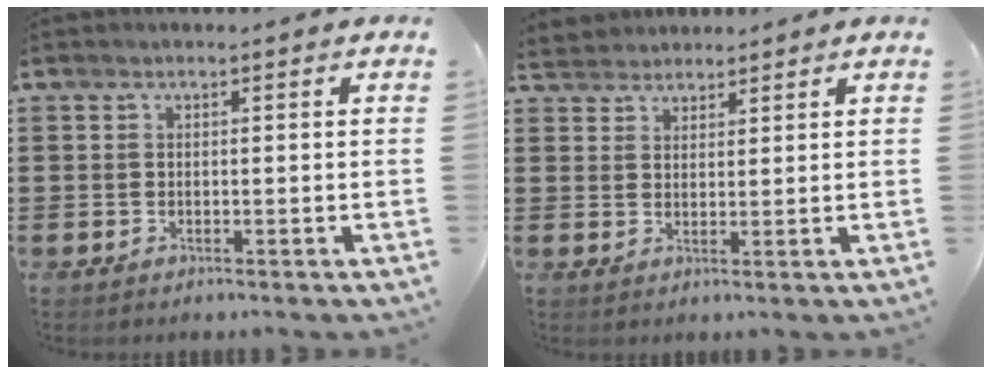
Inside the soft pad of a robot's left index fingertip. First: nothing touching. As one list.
[{"total": 2.7, "force": [2.4, 1.0, -0.6], "torque": [0.000, 0.003, 0.047]}]